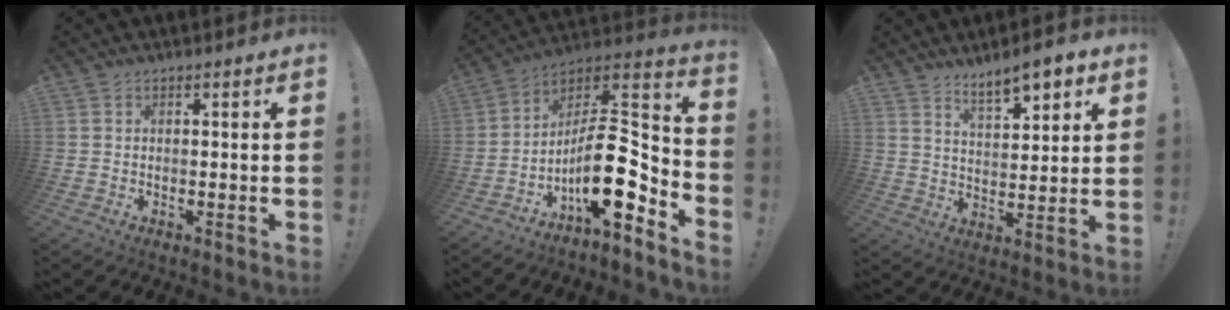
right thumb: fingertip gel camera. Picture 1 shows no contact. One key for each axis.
{"total": 17.9, "fx": -5.1, "fy": 7.0, "fz": 15.7, "tx": -0.256, "ty": 0.007, "tz": -0.086}
{"total": 8.6, "fx": 6.6, "fy": 2.5, "fz": 4.9, "tx": -0.069, "ty": -0.044, "tz": 0.115}